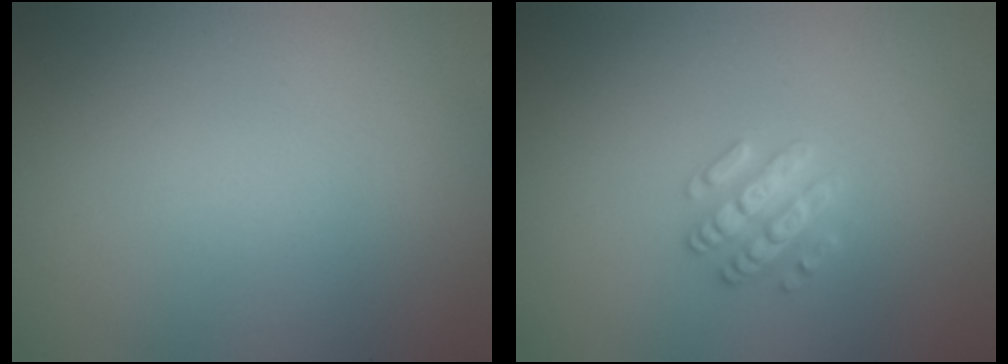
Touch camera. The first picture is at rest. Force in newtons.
{"total": 2.6, "press": 2.5, "slide": 0.4}